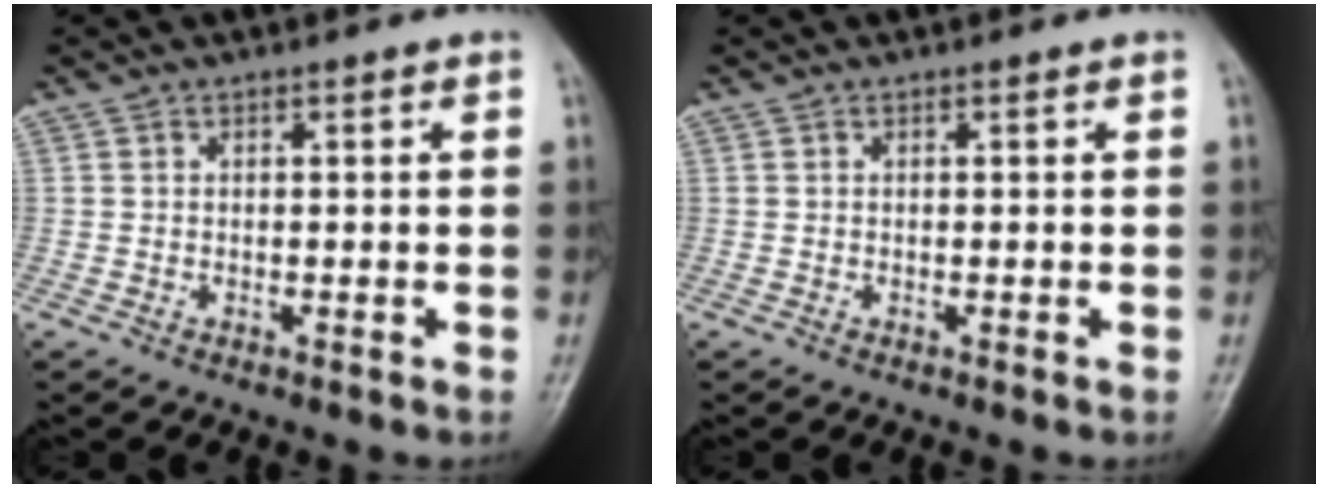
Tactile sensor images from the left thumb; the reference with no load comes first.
{"total": 0.0}